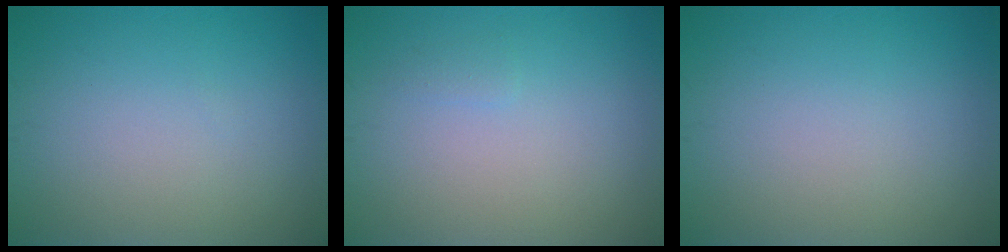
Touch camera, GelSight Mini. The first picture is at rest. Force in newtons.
{"total": 0.6, "press": 0.5, "slide": 0.1}
{"total": 0.0}